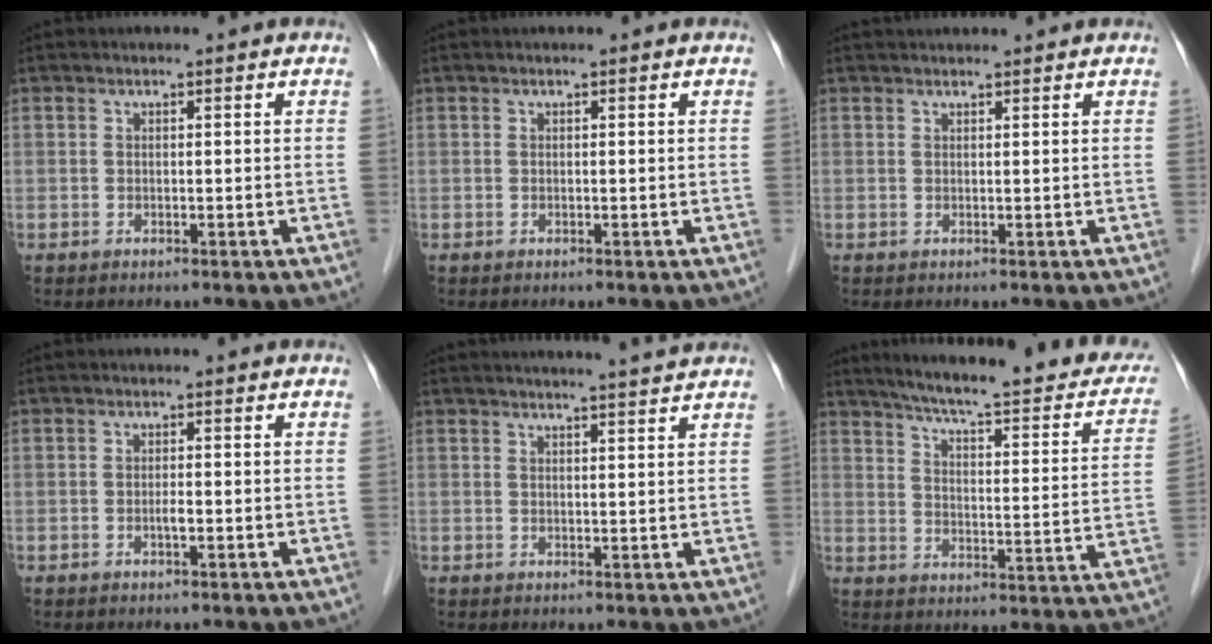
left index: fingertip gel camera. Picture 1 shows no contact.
{"total": 0.0}
{"total": 3.5, "force": [3.3, 0.3, 1.0], "torque": [-0.010, 0.029, 0.043]}
{"total": 1.3, "force": [-1.1, 0.1, 0.7], "torque": [-0.016, -0.006, -0.018]}
{"total": 5.3, "force": [4.9, -0.9, 2.0], "torque": [-0.030, 0.001, 0.052]}
{"total": 23.3, "force": [19.4, 3.7, 12.4], "torque": [-0.167, -0.029, 0.235]}